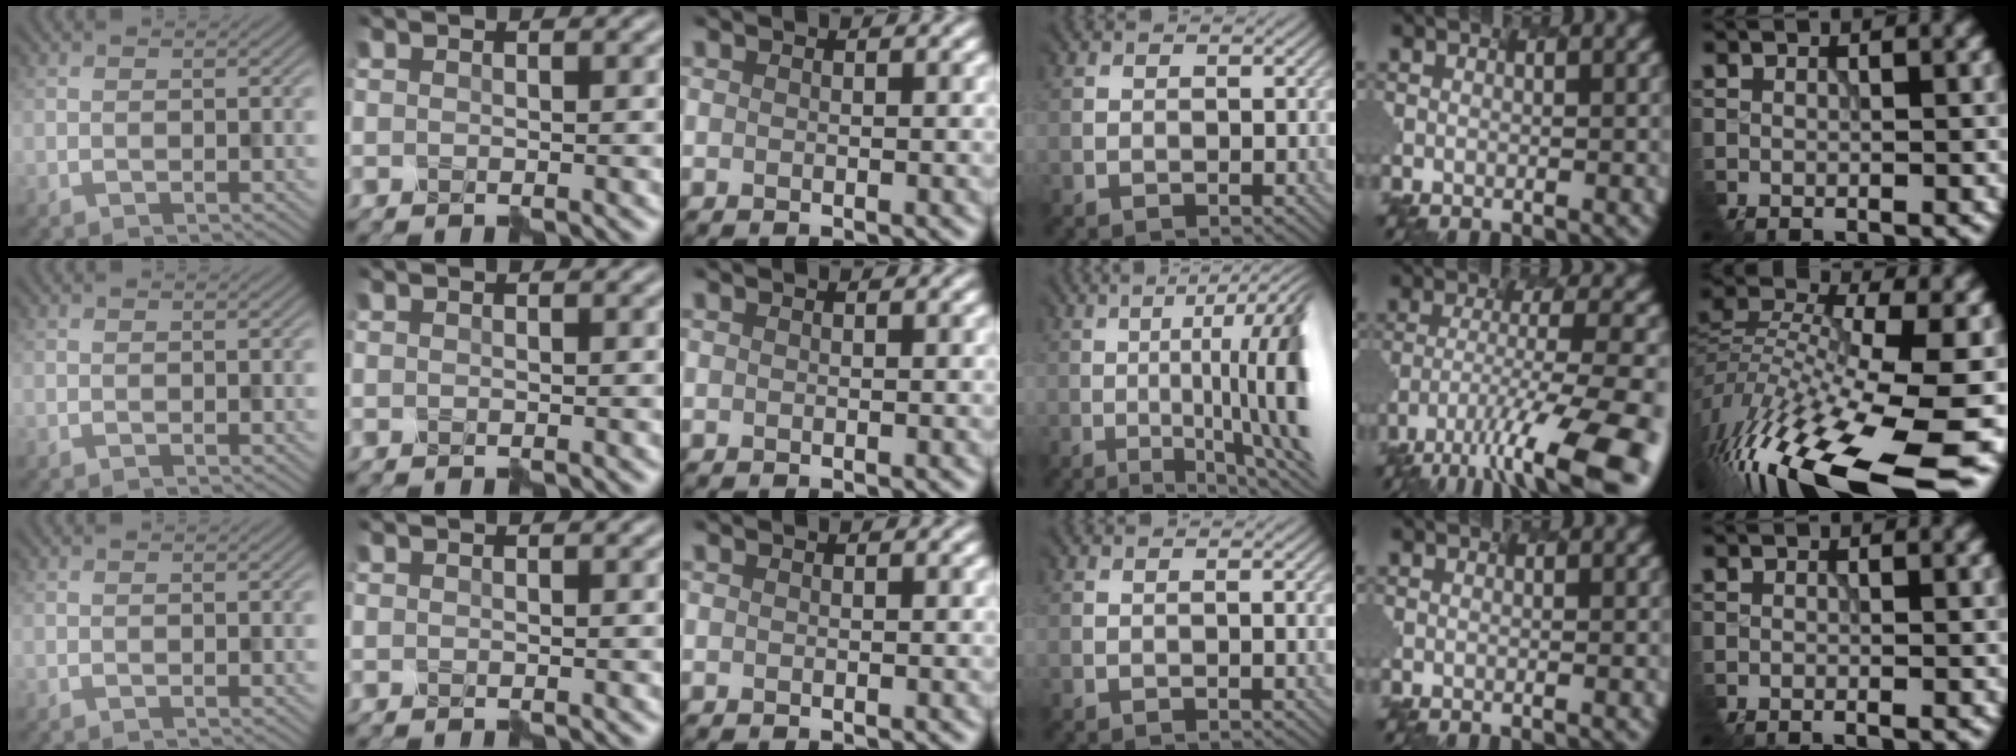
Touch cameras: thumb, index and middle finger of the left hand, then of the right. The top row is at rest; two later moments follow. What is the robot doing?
{"motion": "shake", "object": "plastic piggy bank"}